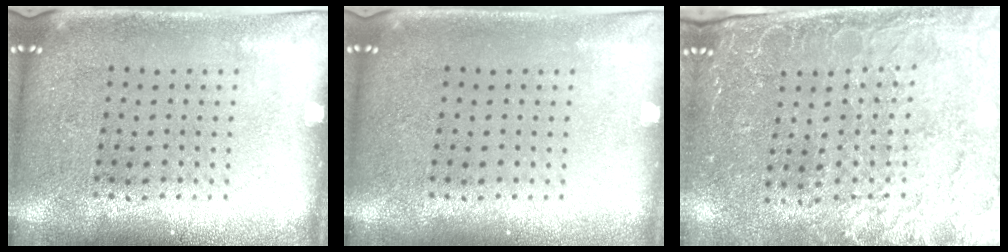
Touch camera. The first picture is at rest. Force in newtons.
{"total": 0.0}
{"total": 3.2, "press": 2.9, "slide": 1.2}